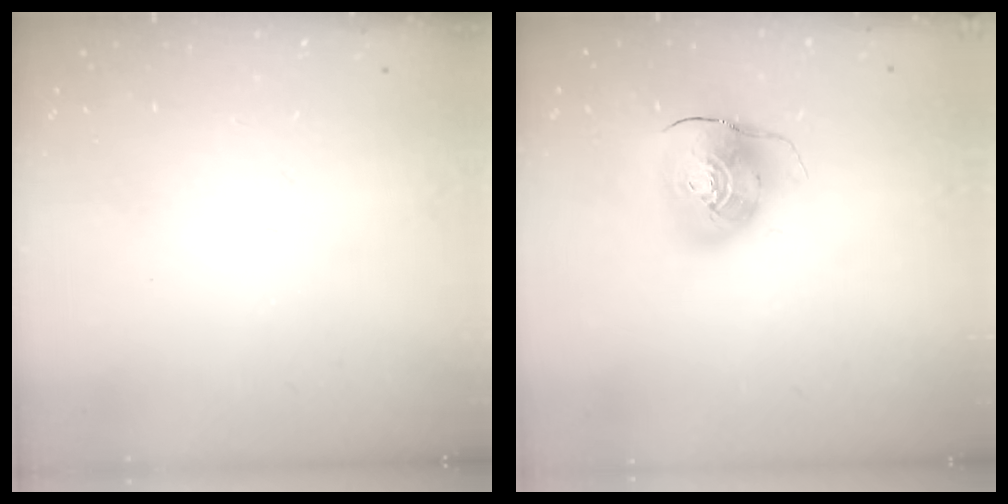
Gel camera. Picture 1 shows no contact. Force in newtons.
{"total": 11.4, "press": 11.3, "slide": 1.8}